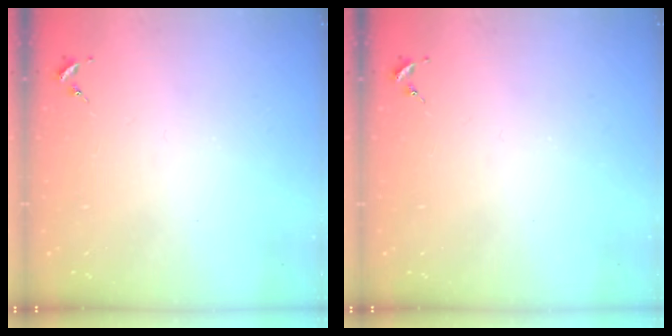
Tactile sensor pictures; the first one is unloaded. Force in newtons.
{"total": 0.0}